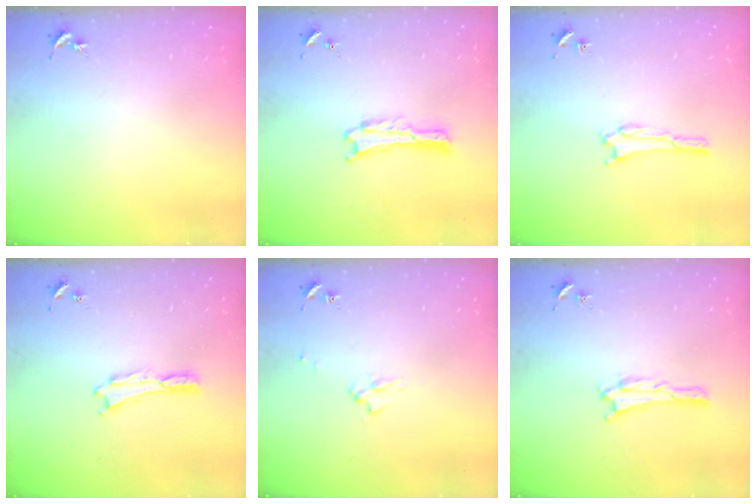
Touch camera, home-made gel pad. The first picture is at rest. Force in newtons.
{"total": 0.0}
{"total": 1.6, "press": 1.6, "slide": 0.1}
{"total": 0.0}
{"total": 2.5, "press": 2.5, "slide": 0.4}
{"total": 0.6, "press": 0.6, "slide": 0.1}